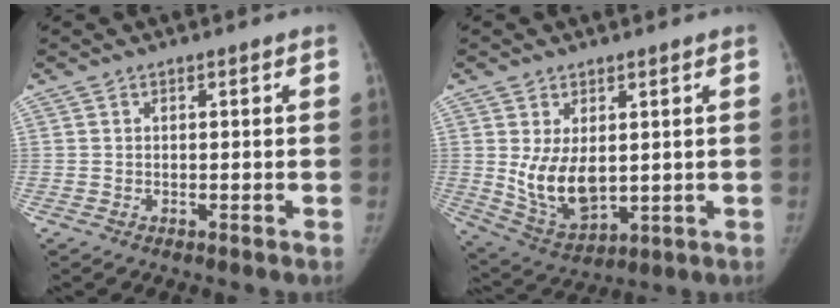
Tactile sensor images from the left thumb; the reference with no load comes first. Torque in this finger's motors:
{"motor_torque": [0.40, 1.32, 0.55, -0.57, 0.12]}